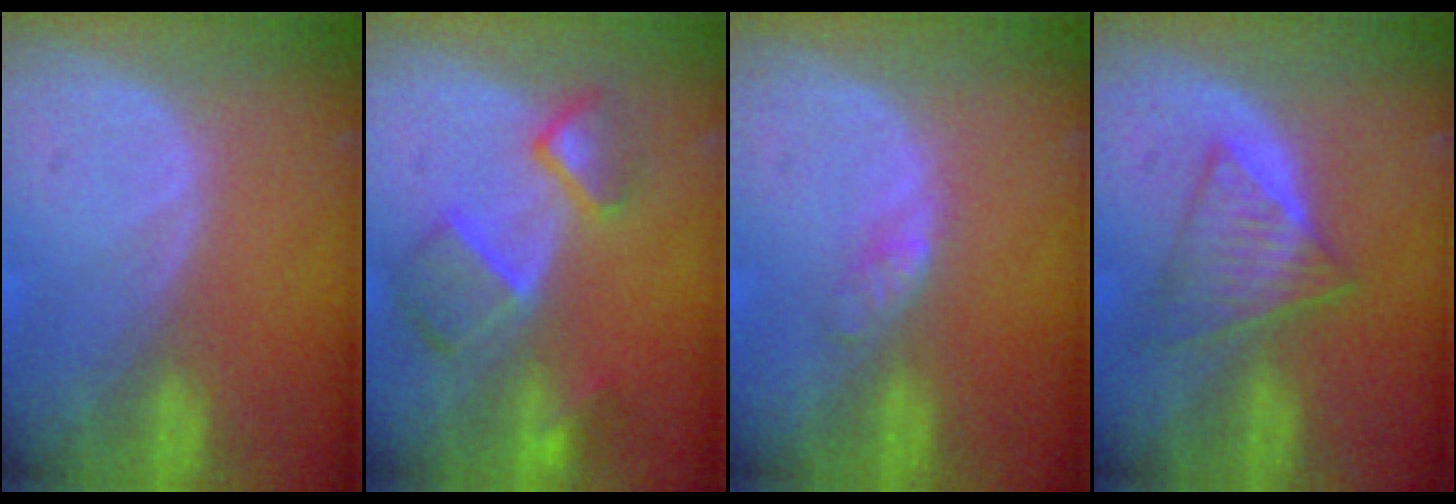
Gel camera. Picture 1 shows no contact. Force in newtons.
{"total": 7.1, "press": 6.9, "slide": 1.9}
{"total": 2.0, "press": 2.0, "slide": 0.1}
{"total": 6.0, "press": 5.6, "slide": 1.9}